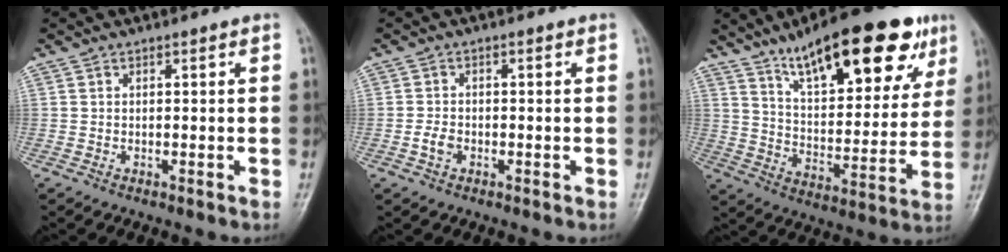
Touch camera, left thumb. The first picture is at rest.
{"total": 2.5, "force": [-1.0, 1.7, 1.5], "torque": [-0.026, 0.005, -0.021]}
{"total": 24.7, "force": [14.8, 8.5, 17.9], "torque": [-0.227, -0.038, 0.231]}